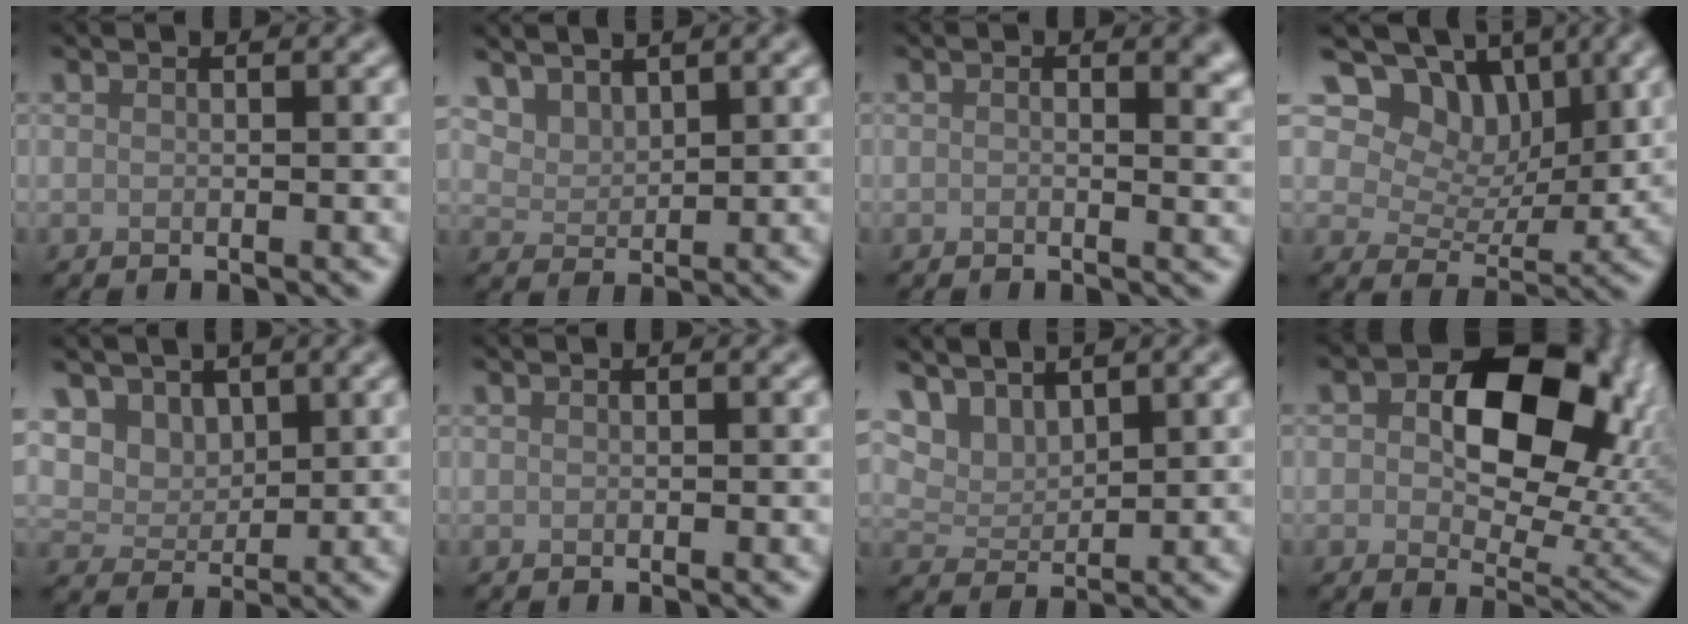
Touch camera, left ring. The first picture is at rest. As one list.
[{"total": 2.8, "force": [2.4, 1.2, 0.9], "torque": [-0.025, -0.010, 0.058]}, {"total": 3.3, "force": [0.7, 1.7, 2.7], "torque": [-0.024, 0.002, 0.006]}, {"total": 7.9, "force": [4.5, 5.0, 4.1], "torque": [-0.057, -0.008, 0.058]}, {"total": 5.7, "force": [3.0, 4.1, 2.7], "torque": [-0.067, -0.002, 0.050]}, {"total": 0.0}, {"total": 4.1, "force": [3.3, 1.7, 1.7], "torque": [-0.042, -0.008, 0.065]}, {"total": 13.0, "force": [2.8, 8.1, 9.8], "torque": [-0.120, 0.006, 0.044]}]